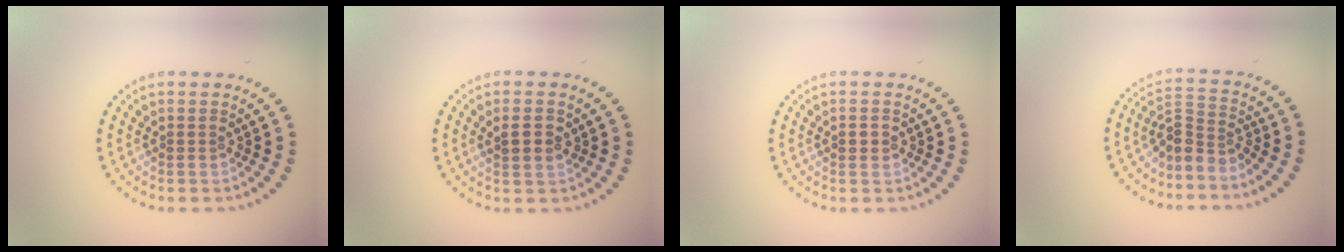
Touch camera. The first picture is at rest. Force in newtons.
{"total": 2.4, "press": 2.3, "slide": 0.6}
{"total": 1.4, "press": 1.4, "slide": 0.0}
{"total": 3.0, "press": 2.1, "slide": 2.1}